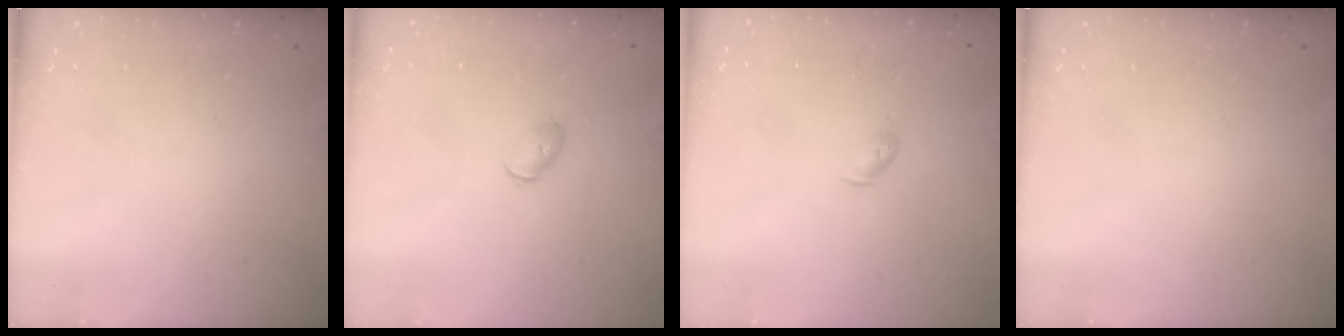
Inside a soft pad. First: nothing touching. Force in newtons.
{"total": 4.6, "press": 4.5, "slide": 1.1}
{"total": 4.3, "press": 4.3, "slide": 0.6}
{"total": 0.0}